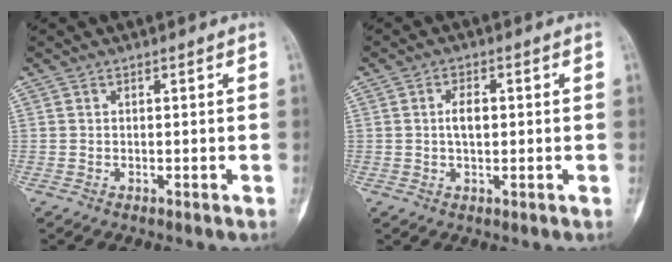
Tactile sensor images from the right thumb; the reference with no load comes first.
{"total": 4.0, "force": [0.4, 2.0, 3.4], "torque": [-0.060, 0.001, 0.005]}